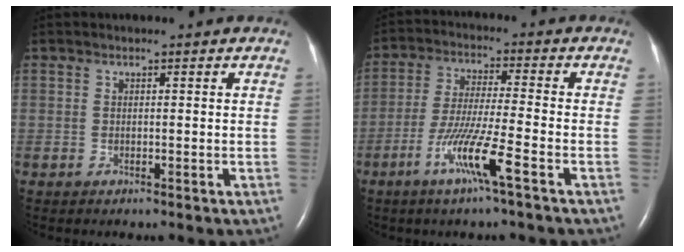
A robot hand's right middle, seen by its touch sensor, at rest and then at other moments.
{"total": 8.6, "force": [-4.3, -0.8, 7.4], "torque": [-0.149, -0.016, -0.085]}